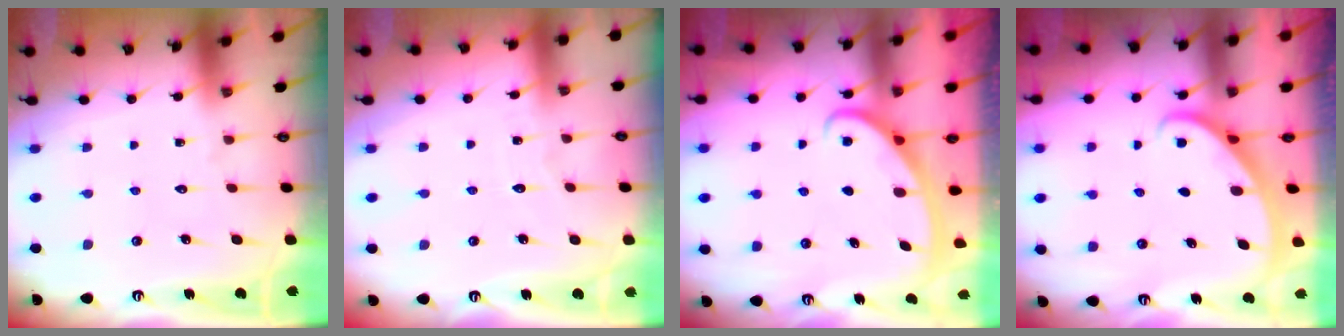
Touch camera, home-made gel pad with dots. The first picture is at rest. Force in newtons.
{"total": 2.8, "press": 2.8, "slide": 0.3}
{"total": 3.0, "press": 2.9, "slide": 0.4}
{"total": 1.9, "press": 1.9, "slide": 0.1}